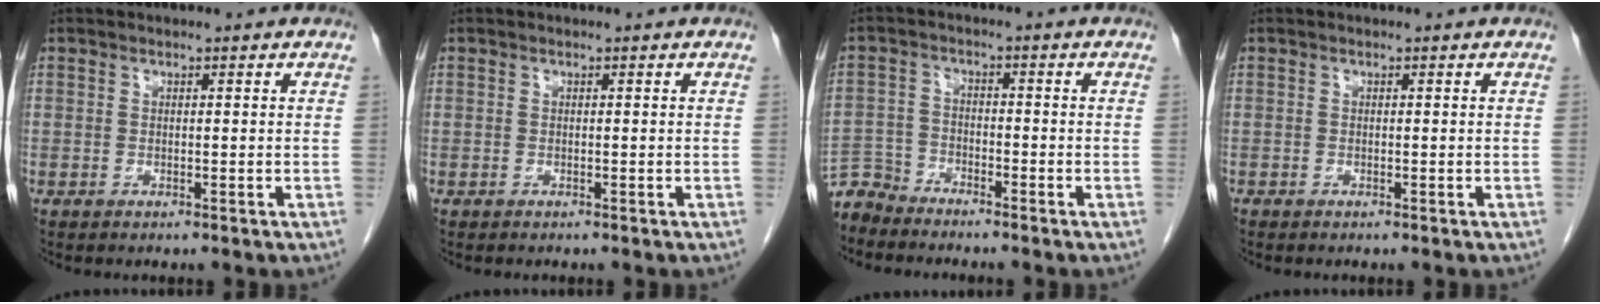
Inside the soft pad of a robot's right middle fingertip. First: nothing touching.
{"total": 0.0}
{"total": 4.4, "force": [-4.3, 0.6, -0.6], "torque": [0.014, -0.006, -0.084]}
{"total": 0.0}